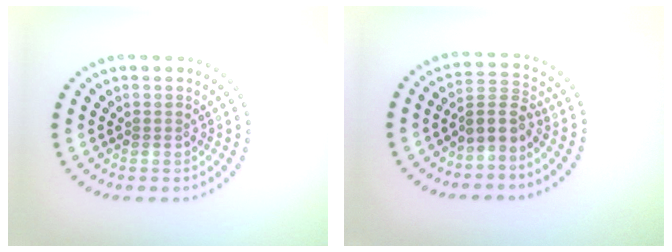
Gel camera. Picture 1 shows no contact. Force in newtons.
{"total": 2.7, "press": 2.1, "slide": 1.7}